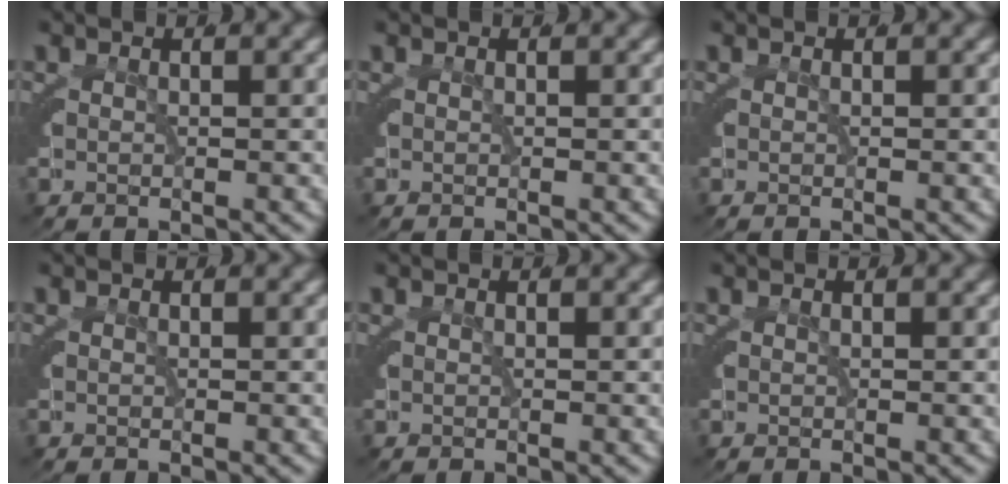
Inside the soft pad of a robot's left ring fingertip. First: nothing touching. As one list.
[{"total": 0.0}, {"total": 0.0}, {"total": 0.0}, {"total": 0.0}, {"total": 0.0}]